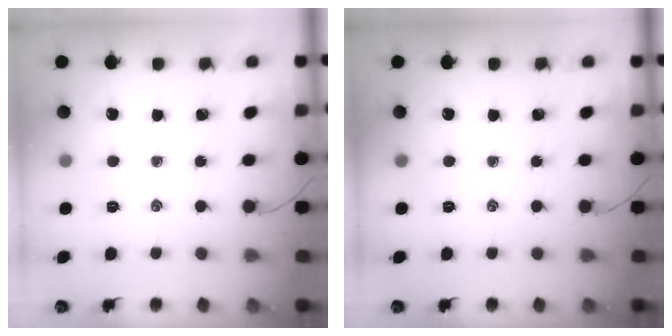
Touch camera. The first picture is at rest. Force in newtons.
{"total": 0.0}